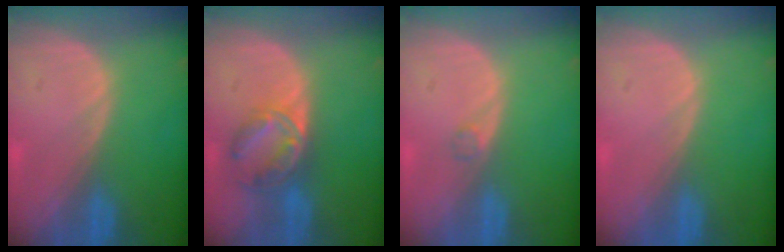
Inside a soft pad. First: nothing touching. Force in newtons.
{"total": 7.0, "press": 6.0, "slide": 3.6}
{"total": 0.9, "press": 0.9, "slide": 0.1}
{"total": 0.0}